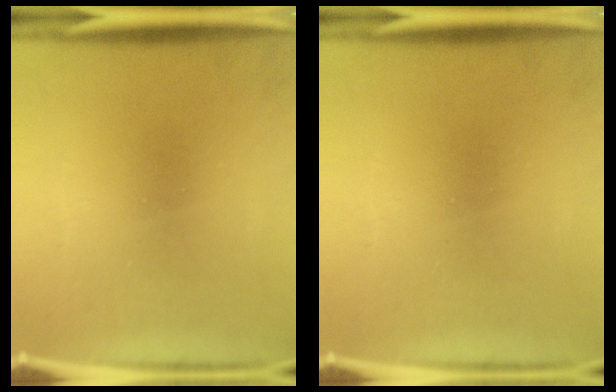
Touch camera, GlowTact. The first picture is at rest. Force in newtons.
{"total": 0.0}